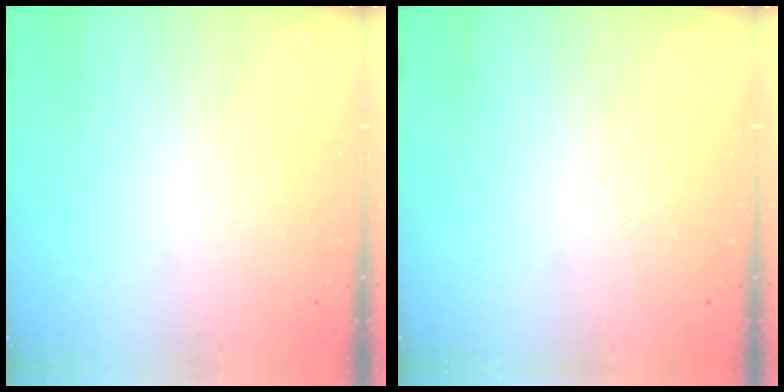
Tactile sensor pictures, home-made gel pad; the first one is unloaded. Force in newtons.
{"total": 0.0}